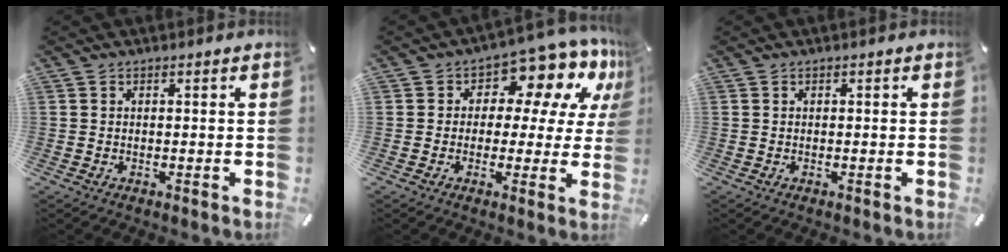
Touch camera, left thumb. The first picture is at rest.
{"total": 9.6, "force": [5.6, 5.8, 5.3], "torque": [-0.079, -0.049, 0.100]}
{"total": 0.0}